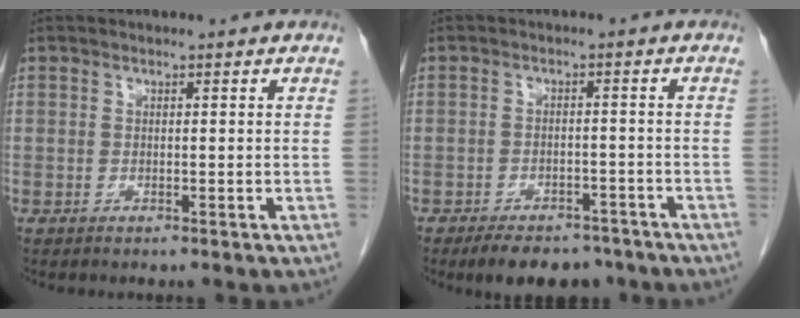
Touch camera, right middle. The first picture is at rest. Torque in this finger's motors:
{"motor_torque": [1.11, -0.86, 0.07, 0.04]}